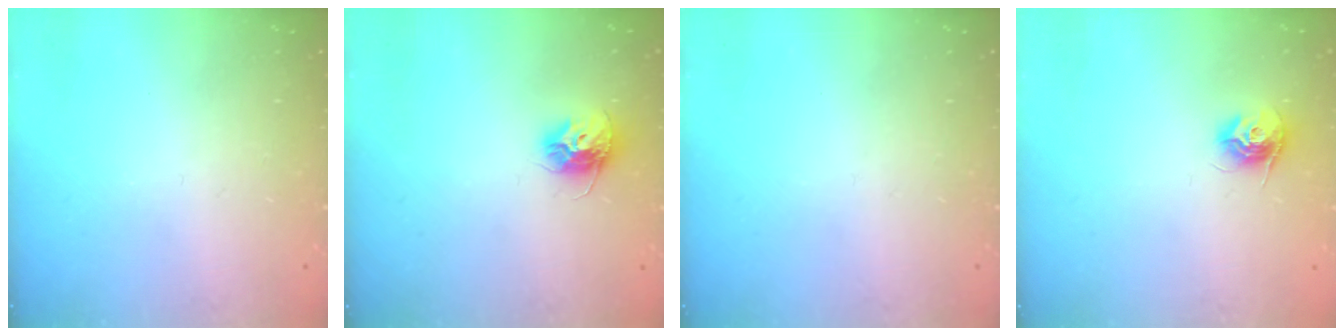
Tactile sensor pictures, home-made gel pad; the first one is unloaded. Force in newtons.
{"total": 9.8, "press": 9.8, "slide": 0.3}
{"total": 0.0}
{"total": 9.6, "press": 9.6, "slide": 0.4}